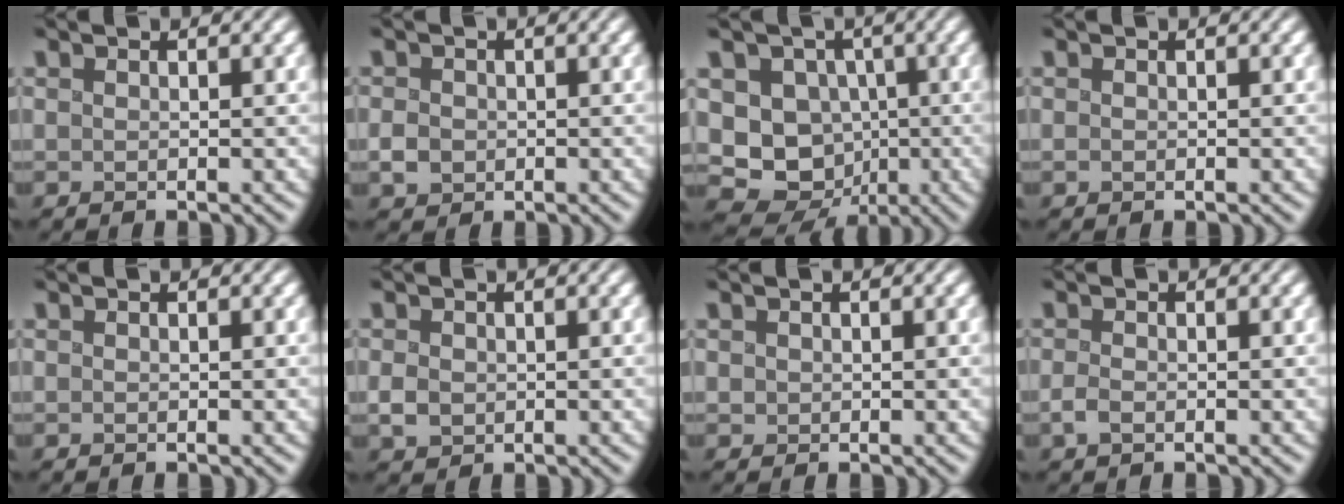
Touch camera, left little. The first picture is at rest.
{"total": 1.8, "force": [-0.6, 1.6, 0.6], "torque": [-0.013, -0.003, -0.012]}
{"total": 9.9, "force": [-1.5, 8.5, 4.8], "torque": [-0.077, 0.000, -0.052]}
{"total": 0.0}
{"total": 0.0}
{"total": 1.7, "force": [-0.3, 1.5, 0.7], "torque": [-0.017, -0.002, -0.004]}
{"total": 0.5, "force": [0.1, 0.5, 0.0], "torque": [-0.001, 0.002, 0.006]}
{"total": 1.2, "force": [-0.7, 0.7, 0.7], "torque": [-0.015, 0.002, -0.014]}